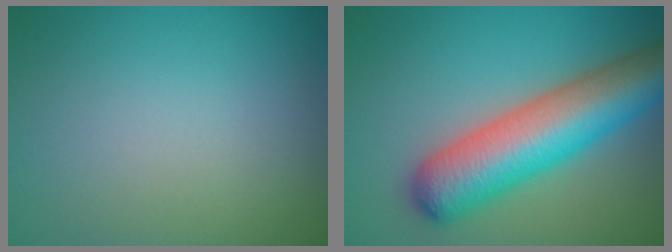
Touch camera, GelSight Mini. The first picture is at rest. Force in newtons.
{"total": 10.1, "press": 10.1, "slide": 0.3}